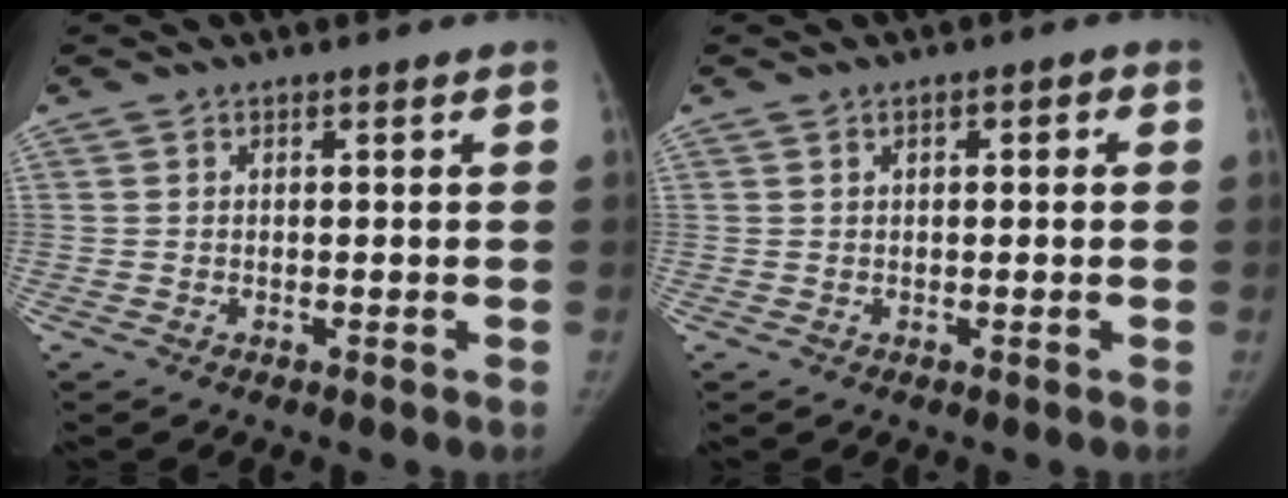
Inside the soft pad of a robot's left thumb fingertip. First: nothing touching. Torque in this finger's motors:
{"motor_torque": [-0.45, -0.05, -0.33, -0.01, 0.00]}